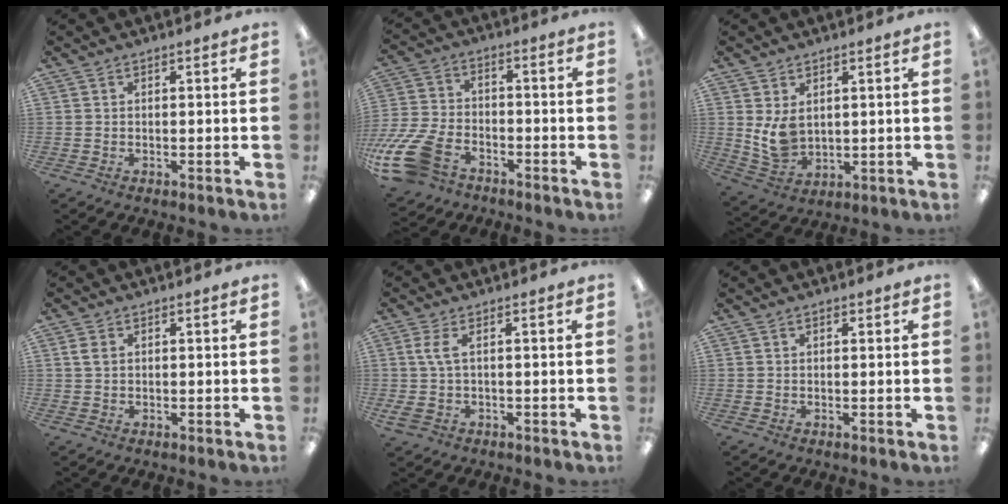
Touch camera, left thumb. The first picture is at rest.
{"total": 15.0, "force": [-8.4, 8.7, 8.8], "torque": [-0.186, 0.042, -0.149]}
{"total": 7.1, "force": [2.2, 5.0, 4.6], "torque": [-0.103, -0.012, 0.039]}
{"total": 2.1, "force": [0.5, 1.4, 1.5], "torque": [-0.031, 0.007, 0.008]}
{"total": 5.6, "force": [0.6, 2.6, 5.0], "torque": [-0.111, 0.002, 0.007]}
{"total": 0.8, "force": [0.5, 0.4, 0.6], "torque": [-0.012, 0.003, 0.009]}